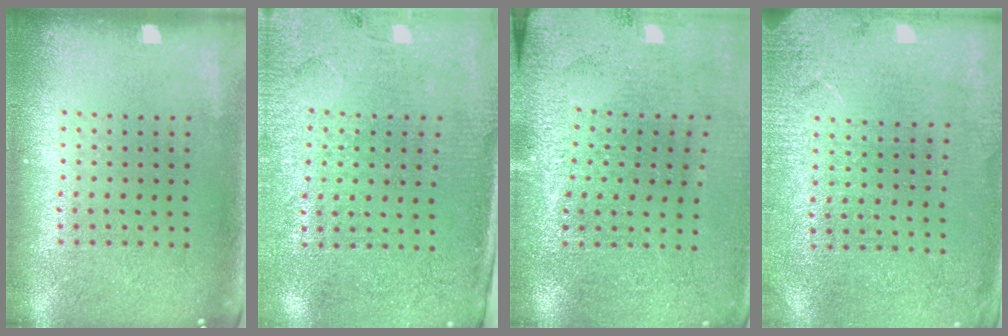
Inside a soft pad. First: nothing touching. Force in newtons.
{"total": 2.9, "press": 2.7, "slide": 1.1}
{"total": 2.8, "press": 2.8, "slide": 0.1}
{"total": 2.6, "press": 2.6, "slide": 0.2}